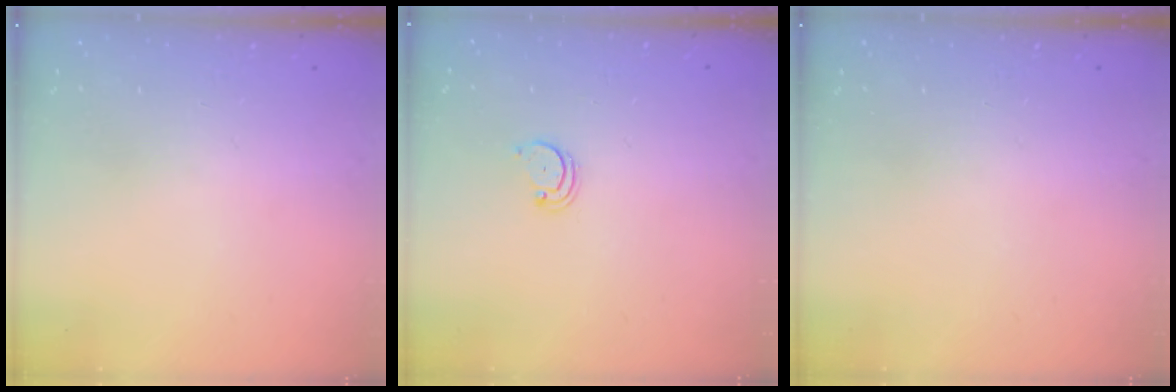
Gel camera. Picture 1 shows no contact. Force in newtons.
{"total": 2.0, "press": 2.0, "slide": 0.2}
{"total": 0.0}